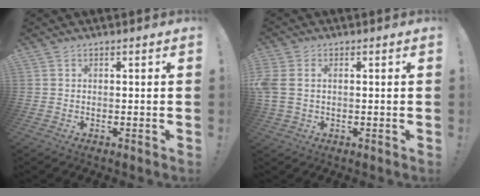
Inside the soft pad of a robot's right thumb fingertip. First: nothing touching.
{"total": 4.7, "force": [0.7, 3.4, 3.2], "torque": [-0.086, 0.001, 0.012]}